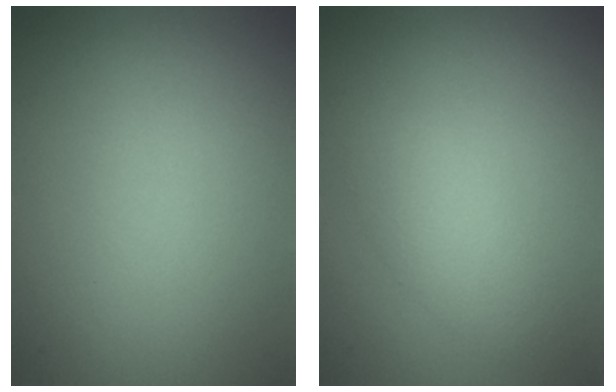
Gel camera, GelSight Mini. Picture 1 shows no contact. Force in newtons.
{"total": 2.6, "press": 2.6, "slide": 0.2}